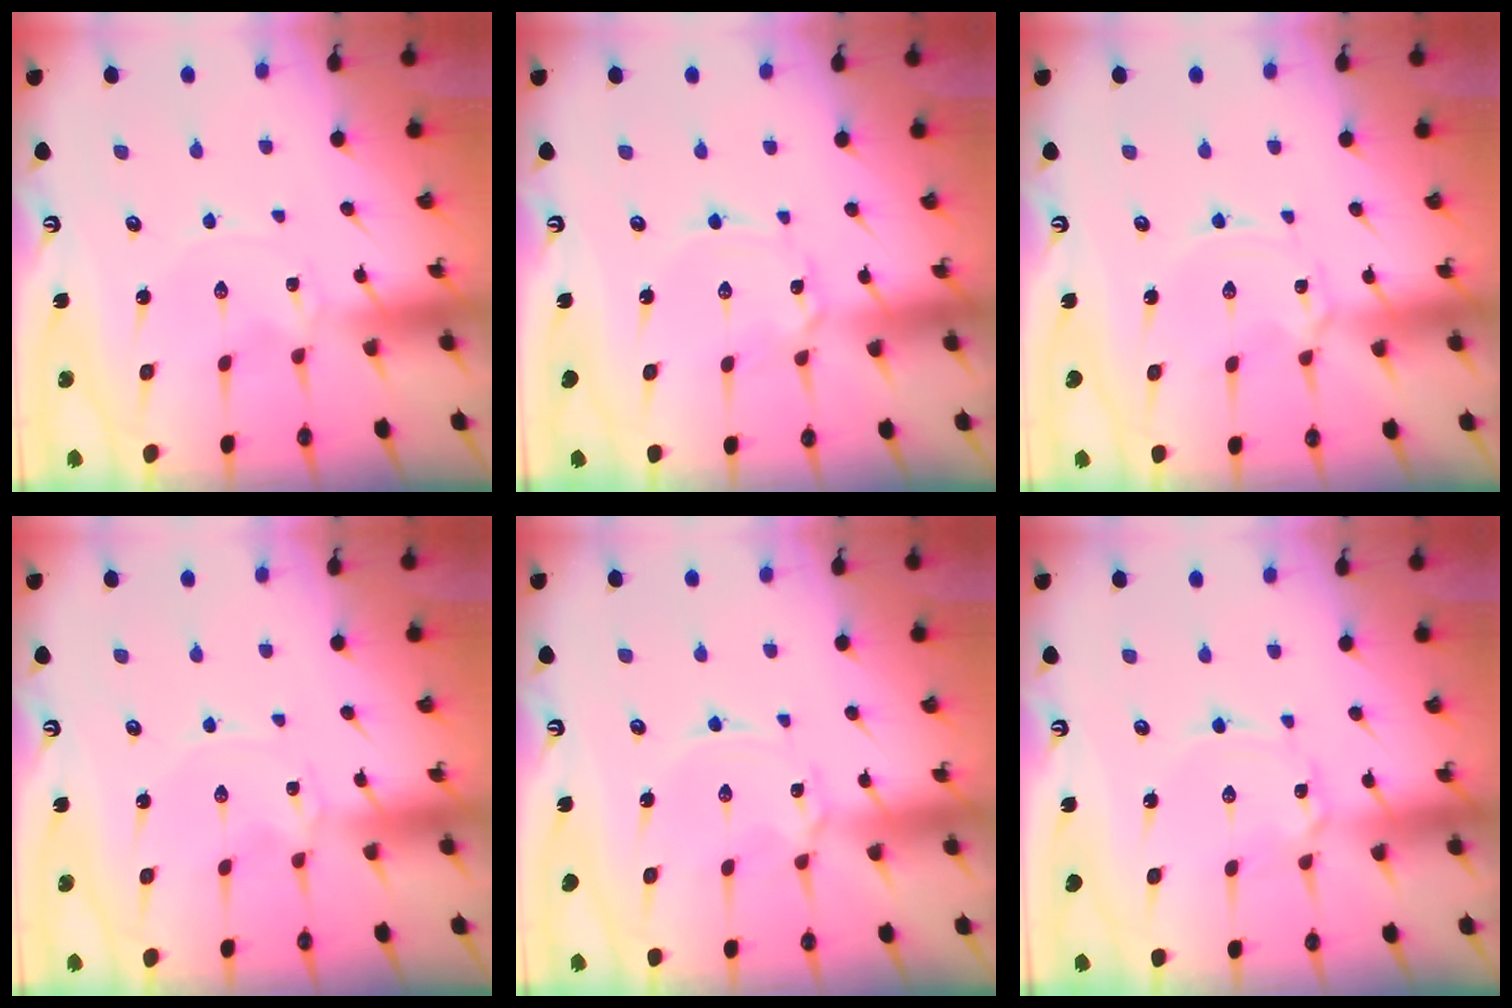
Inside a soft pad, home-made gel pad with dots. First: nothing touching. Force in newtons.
{"total": 2.4, "press": 2.4, "slide": 0.1}
{"total": 1.8, "press": 1.7, "slide": 0.1}
{"total": 0.0}
{"total": 2.6, "press": 2.6, "slide": 0.3}
{"total": 2.4, "press": 2.4, "slide": 0.1}